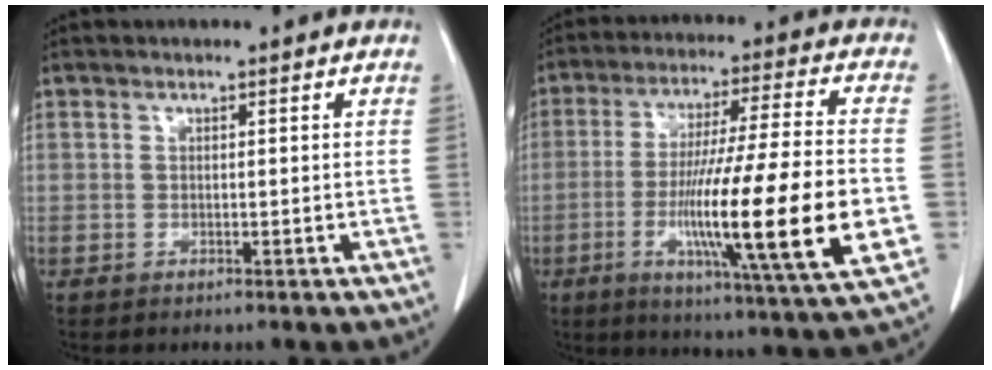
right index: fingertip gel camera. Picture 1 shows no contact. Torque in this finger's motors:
{"motor_torque": [2.14, 0.00, 1.05, 0.21]}